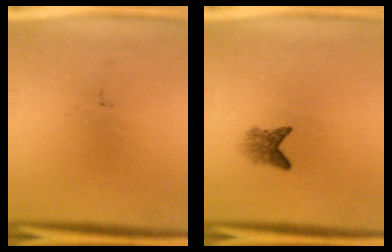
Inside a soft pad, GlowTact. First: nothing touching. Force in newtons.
{"total": 2.3}